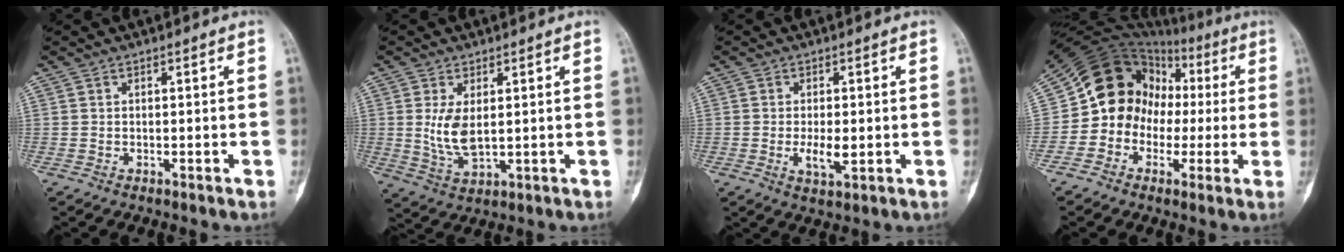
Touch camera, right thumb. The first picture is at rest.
{"total": 6.6, "force": [1.0, 3.2, 5.6], "torque": [-0.111, -0.013, 0.029]}
{"total": 4.4, "force": [-0.6, 1.8, 3.9], "torque": [-0.071, -0.007, -0.007]}
{"total": 14.0, "force": [-0.7, 12.8, 5.8], "torque": [-0.066, 0.051, -0.015]}